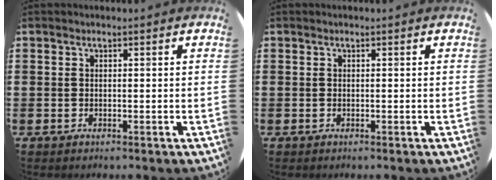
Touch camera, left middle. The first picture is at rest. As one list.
[{"total": 0.0}]